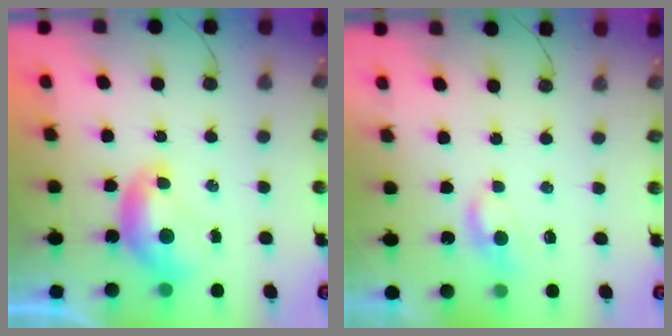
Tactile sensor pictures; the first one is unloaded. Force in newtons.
{"total": 1.1, "press": 1.0, "slide": 0.4}